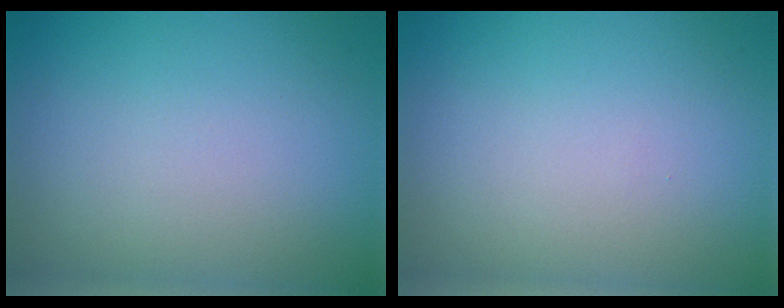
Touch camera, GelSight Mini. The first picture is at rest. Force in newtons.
{"total": 0.0}